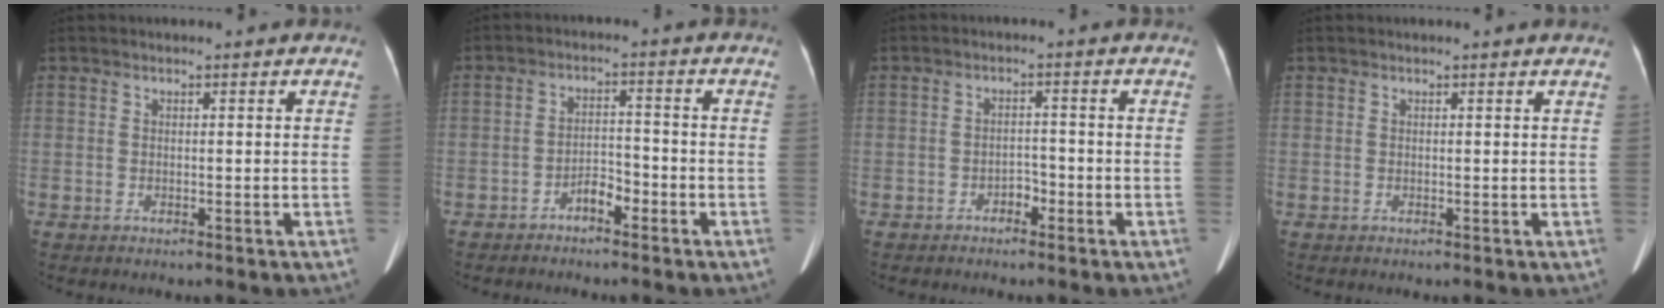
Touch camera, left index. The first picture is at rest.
{"total": 3.3, "force": [-2.4, 1.2, 1.9], "torque": [-0.035, 0.009, -0.043]}
{"total": 2.1, "force": [-1.4, 1.1, 1.0], "torque": [-0.012, 0.005, -0.023]}
{"total": 0.9, "force": [0.8, -0.1, 0.2], "torque": [-0.012, -0.002, 0.009]}